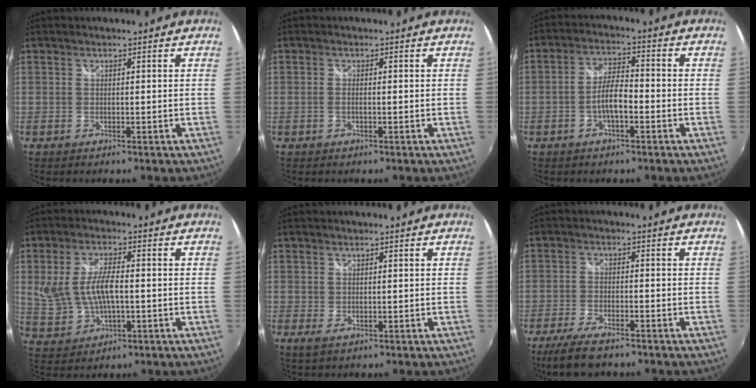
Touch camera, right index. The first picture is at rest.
{"total": 0.9, "force": [-0.2, 0.1, 0.8], "torque": [-0.018, 0.000, -0.006]}
{"total": 5.4, "force": [-2.1, 1.5, 4.8], "torque": [-0.094, 0.010, -0.037]}
{"total": 9.0, "force": [0.0, 4.1, 8.0], "torque": [-0.170, 0.000, 0.014]}
{"total": 1.5, "force": [0.4, 1.1, 1.1], "torque": [-0.019, -0.003, 0.008]}
{"total": 8.1, "force": [-6.2, 1.9, 4.8], "torque": [-0.119, -0.024, -0.116]}